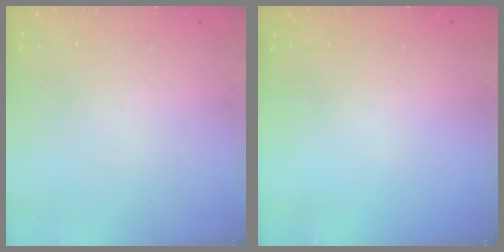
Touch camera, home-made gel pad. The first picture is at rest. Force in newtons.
{"total": 0.0}